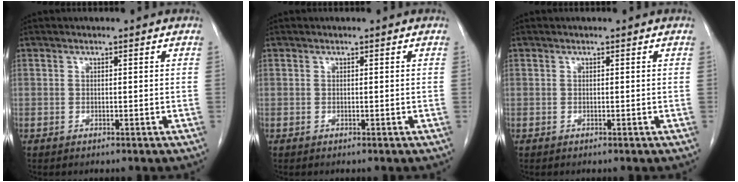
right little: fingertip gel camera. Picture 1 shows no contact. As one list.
[{"total": 0.0}, {"total": 0.0}]